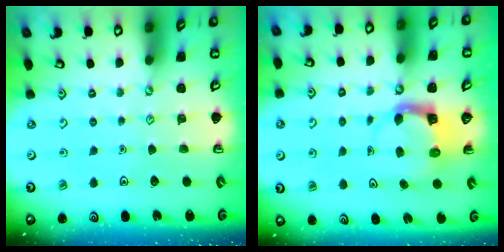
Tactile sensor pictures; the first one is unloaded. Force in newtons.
{"total": 4.0, "press": 3.9, "slide": 0.4}